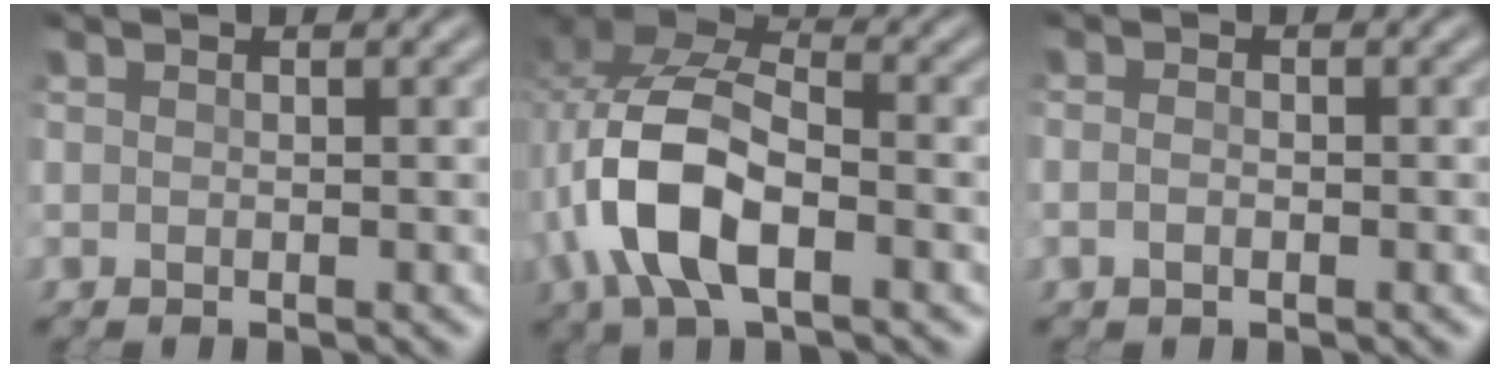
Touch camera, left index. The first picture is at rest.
{"total": 8.5, "force": [-2.5, 4.3, 6.9], "torque": [-0.151, 0.012, -0.055]}
{"total": 0.8, "force": [-0.4, 0.4, 0.6], "torque": [-0.017, 0.004, -0.012]}